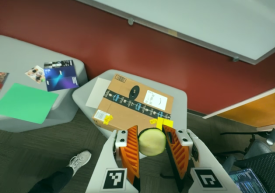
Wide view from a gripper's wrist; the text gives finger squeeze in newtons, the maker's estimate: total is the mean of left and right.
{"total": 10.0, "left": 10.4, "right": 9.6}